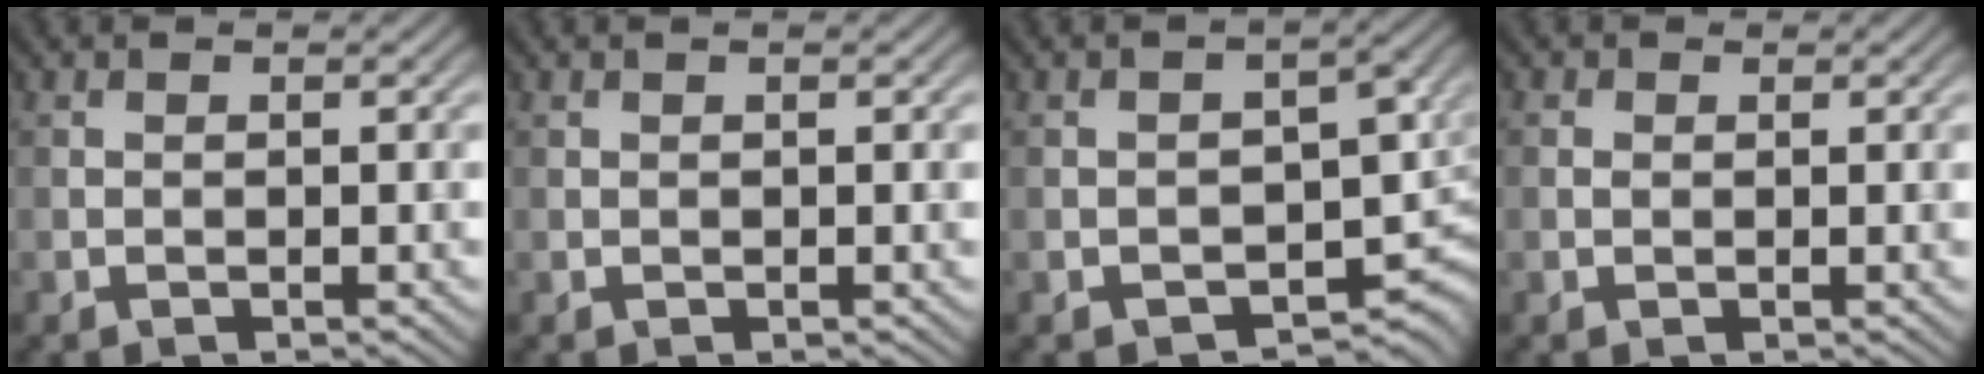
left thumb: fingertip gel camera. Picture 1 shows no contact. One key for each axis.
{"total": 0.0}
{"total": 7.3, "fx": -1.5, "fy": 4.9, "fz": 5.1, "tx": -0.062, "ty": -0.022, "tz": -0.018}
{"total": 0.7, "fx": 0.2, "fy": 0.6, "fz": 0.2, "tx": -0.006, "ty": -0.001, "tz": 0.000}